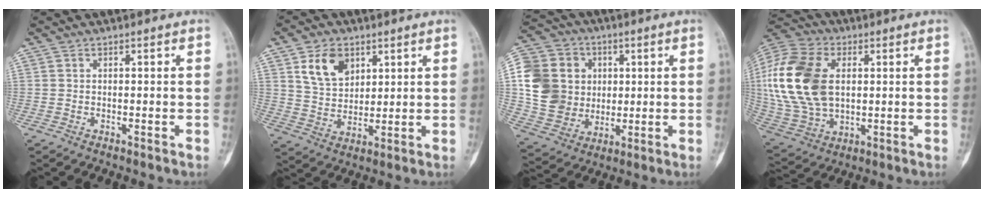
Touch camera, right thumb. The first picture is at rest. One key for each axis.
{"total": 9.3, "fx": 4.5, "fy": 6.3, "fz": 5.2, "tx": -0.069, "ty": -0.022, "tz": 0.089}
{"total": 18.7, "fx": 2.6, "fy": 16.1, "fz": 9.1, "tx": -0.153, "ty": 0.011, "tz": 0.059}
{"total": 22.4, "fx": 3.3, "fy": 14.5, "fz": 16.7, "tx": -0.354, "ty": -0.005, "tz": 0.064}